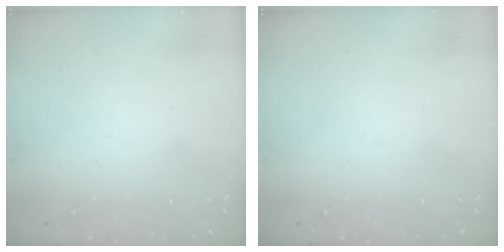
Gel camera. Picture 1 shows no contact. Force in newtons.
{"total": 0.0}